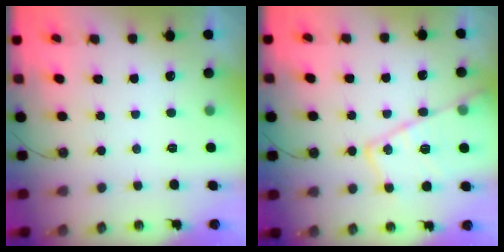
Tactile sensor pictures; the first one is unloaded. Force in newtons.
{"total": 18.1, "press": 18.0, "slide": 1.5}